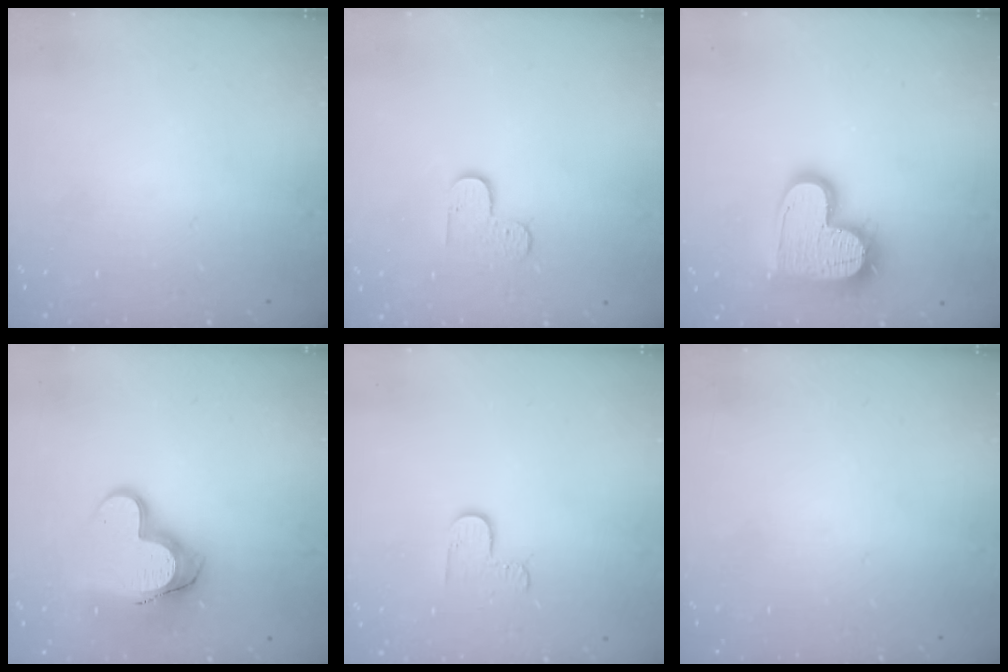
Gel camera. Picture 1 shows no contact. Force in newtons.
{"total": 3.8, "press": 3.8, "slide": 0.4}
{"total": 18.2, "press": 18.1, "slide": 1.3}
{"total": 14.5, "press": 14.5, "slide": 1.2}
{"total": 4.7, "press": 4.7, "slide": 0.4}
{"total": 0.0}